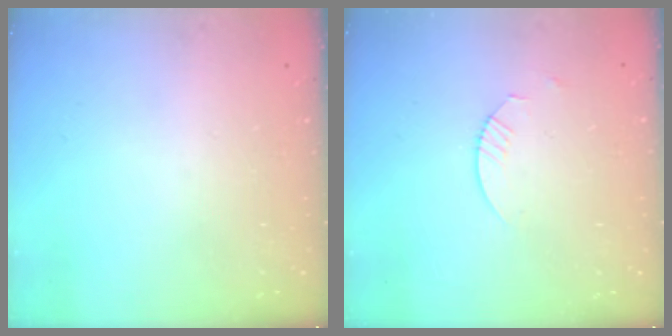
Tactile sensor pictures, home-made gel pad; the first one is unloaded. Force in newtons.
{"total": 1.8, "press": 1.8, "slide": 0.2}